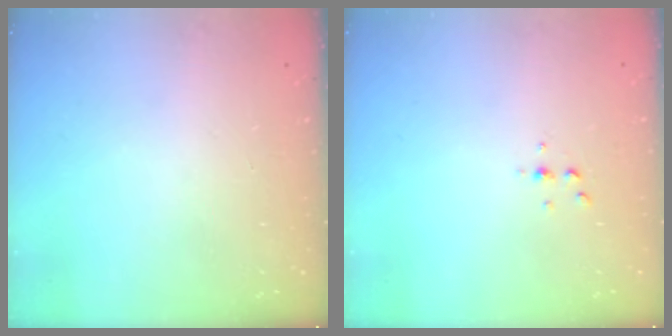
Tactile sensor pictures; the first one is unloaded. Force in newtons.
{"total": 2.5, "press": 2.4, "slide": 0.2}